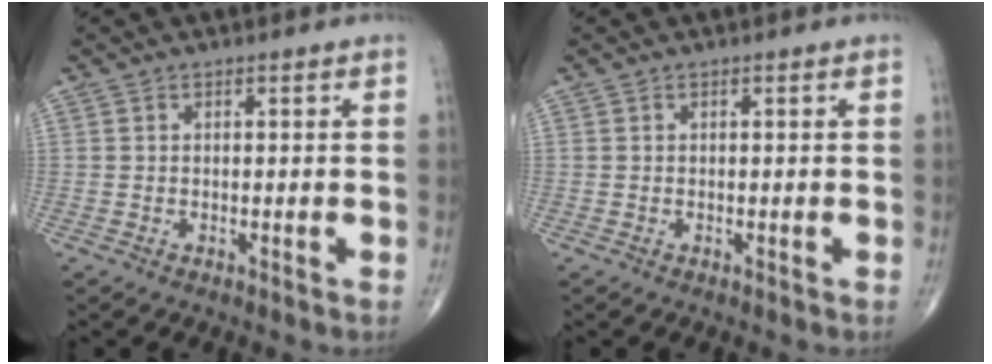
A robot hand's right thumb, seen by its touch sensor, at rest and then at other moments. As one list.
[{"total": 0.0}]